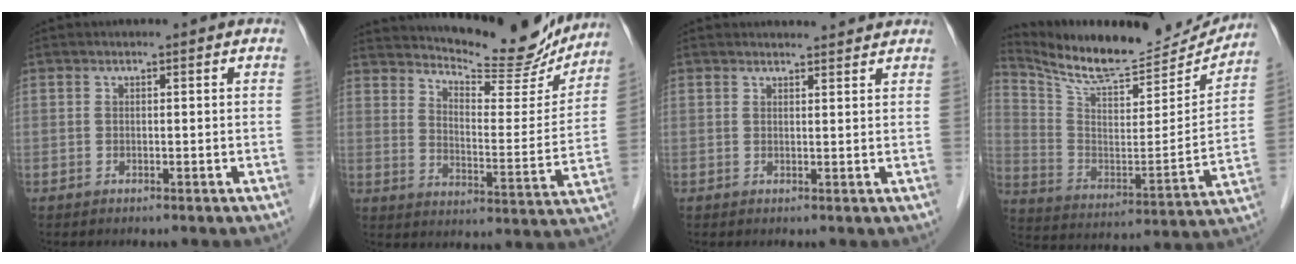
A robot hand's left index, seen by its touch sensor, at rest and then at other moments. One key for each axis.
{"total": 18.8, "fx": 17.3, "fy": 3.4, "fz": 6.5, "tx": -0.098, "ty": -0.040, "tz": 0.228}
{"total": 3.4, "fx": 3.4, "fy": 0.6, "fz": 0.3, "tx": -0.008, "ty": 0.006, "tz": 0.037}
{"total": 21.8, "fx": 20.2, "fy": 3.9, "fz": 7.2, "tx": -0.131, "ty": -0.047, "tz": 0.306}